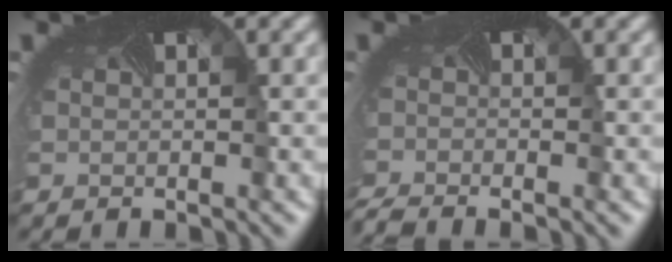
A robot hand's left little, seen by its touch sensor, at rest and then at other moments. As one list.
[{"total": 2.4, "force": [-2.3, -0.1, 0.5], "torque": [-0.017, -0.019, -0.050]}]